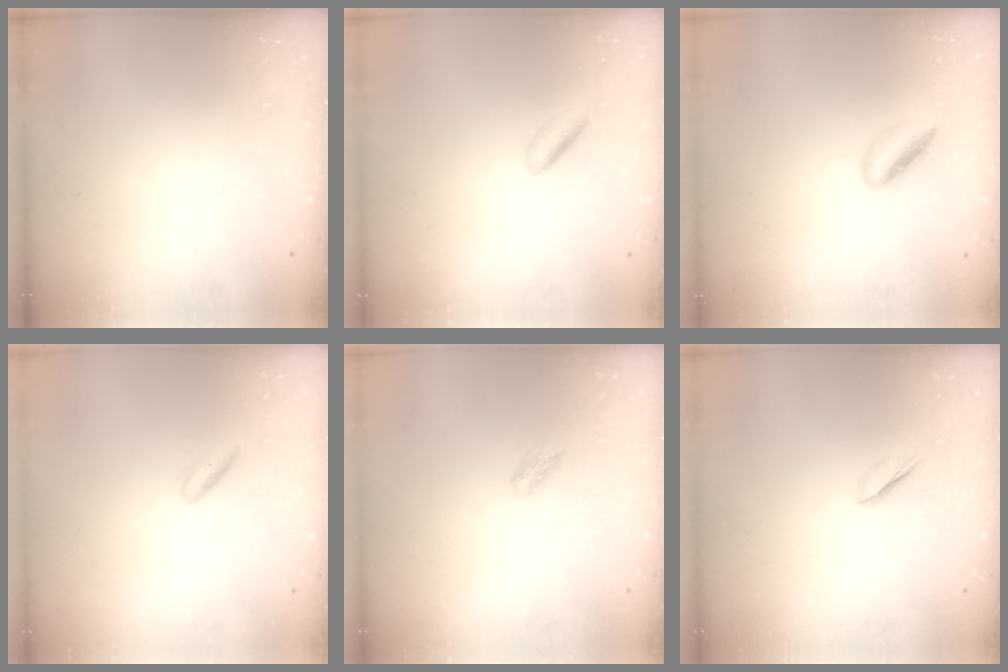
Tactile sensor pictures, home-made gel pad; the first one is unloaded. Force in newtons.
{"total": 2.6, "press": 2.4, "slide": 0.9}
{"total": 3.9, "press": 3.8, "slide": 0.9}
{"total": 2.6, "press": 2.4, "slide": 1.0}
{"total": 2.2, "press": 2.1, "slide": 0.7}
{"total": 1.9, "press": 1.8, "slide": 0.7}